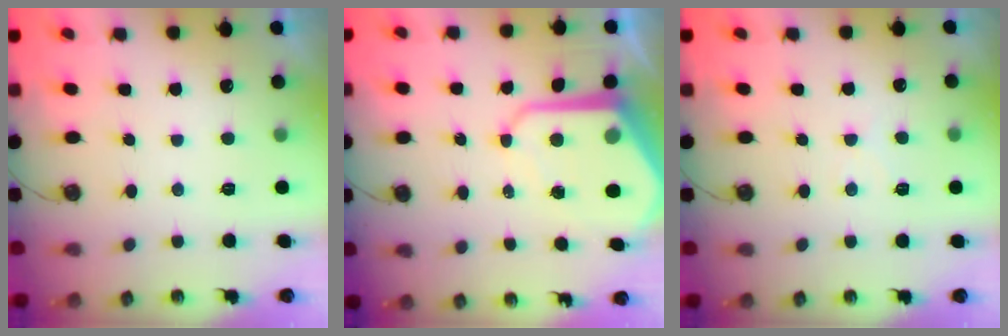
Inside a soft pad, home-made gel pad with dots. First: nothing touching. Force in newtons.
{"total": 12.7, "press": 12.7, "slide": 1.1}
{"total": 3.6, "press": 3.5, "slide": 0.5}